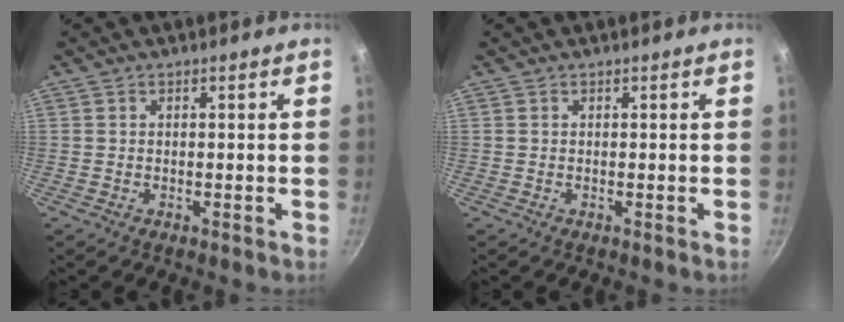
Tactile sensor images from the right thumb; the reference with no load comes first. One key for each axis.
{"total": 0.0}